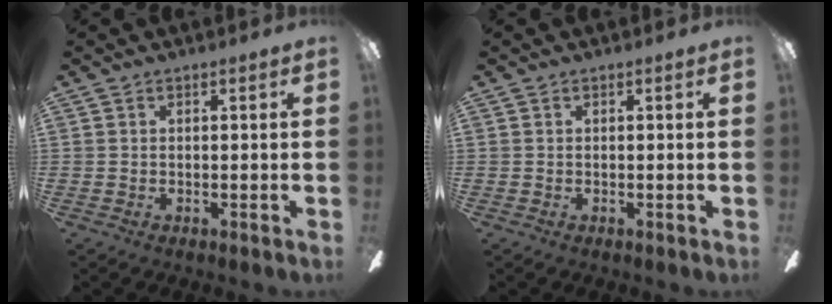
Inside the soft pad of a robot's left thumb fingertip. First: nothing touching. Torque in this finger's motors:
{"motor_torque": [0.00, 0.00, 0.00, 0.00, 0.00]}